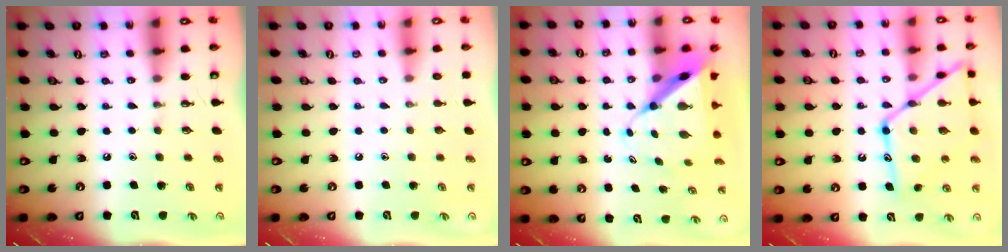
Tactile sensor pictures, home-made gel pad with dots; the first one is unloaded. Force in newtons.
{"total": 0.0}
{"total": 8.7, "press": 8.7, "slide": 0.8}
{"total": 18.7, "press": 18.6, "slide": 1.7}